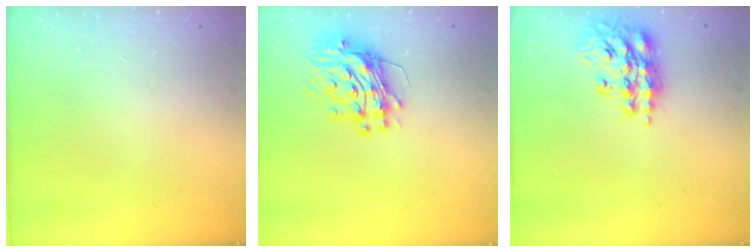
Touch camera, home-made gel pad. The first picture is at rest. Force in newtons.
{"total": 13.1, "press": 13.1, "slide": 1.3}
{"total": 16.1, "press": 16.0, "slide": 1.6}